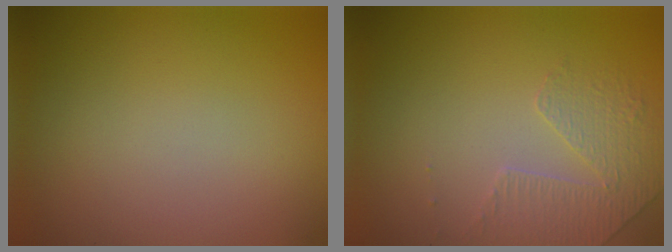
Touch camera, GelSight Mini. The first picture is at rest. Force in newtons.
{"total": 1.8, "press": 1.4, "slide": 1.0}